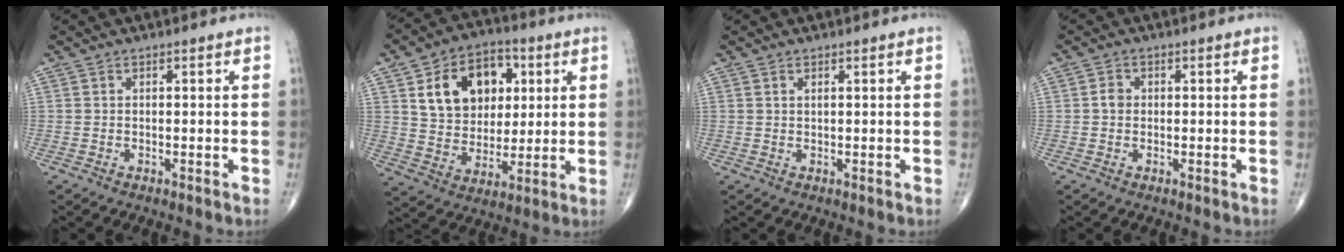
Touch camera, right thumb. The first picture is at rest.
{"total": 16.1, "force": [5.1, 11.6, 10.0], "torque": [-0.119, -0.007, 0.089]}
{"total": 0.7, "force": [0.4, 0.2, 0.5], "torque": [-0.009, 0.003, 0.007]}
{"total": 1.7, "force": [0.0, 1.5, 0.9], "torque": [-0.010, 0.004, -0.003]}